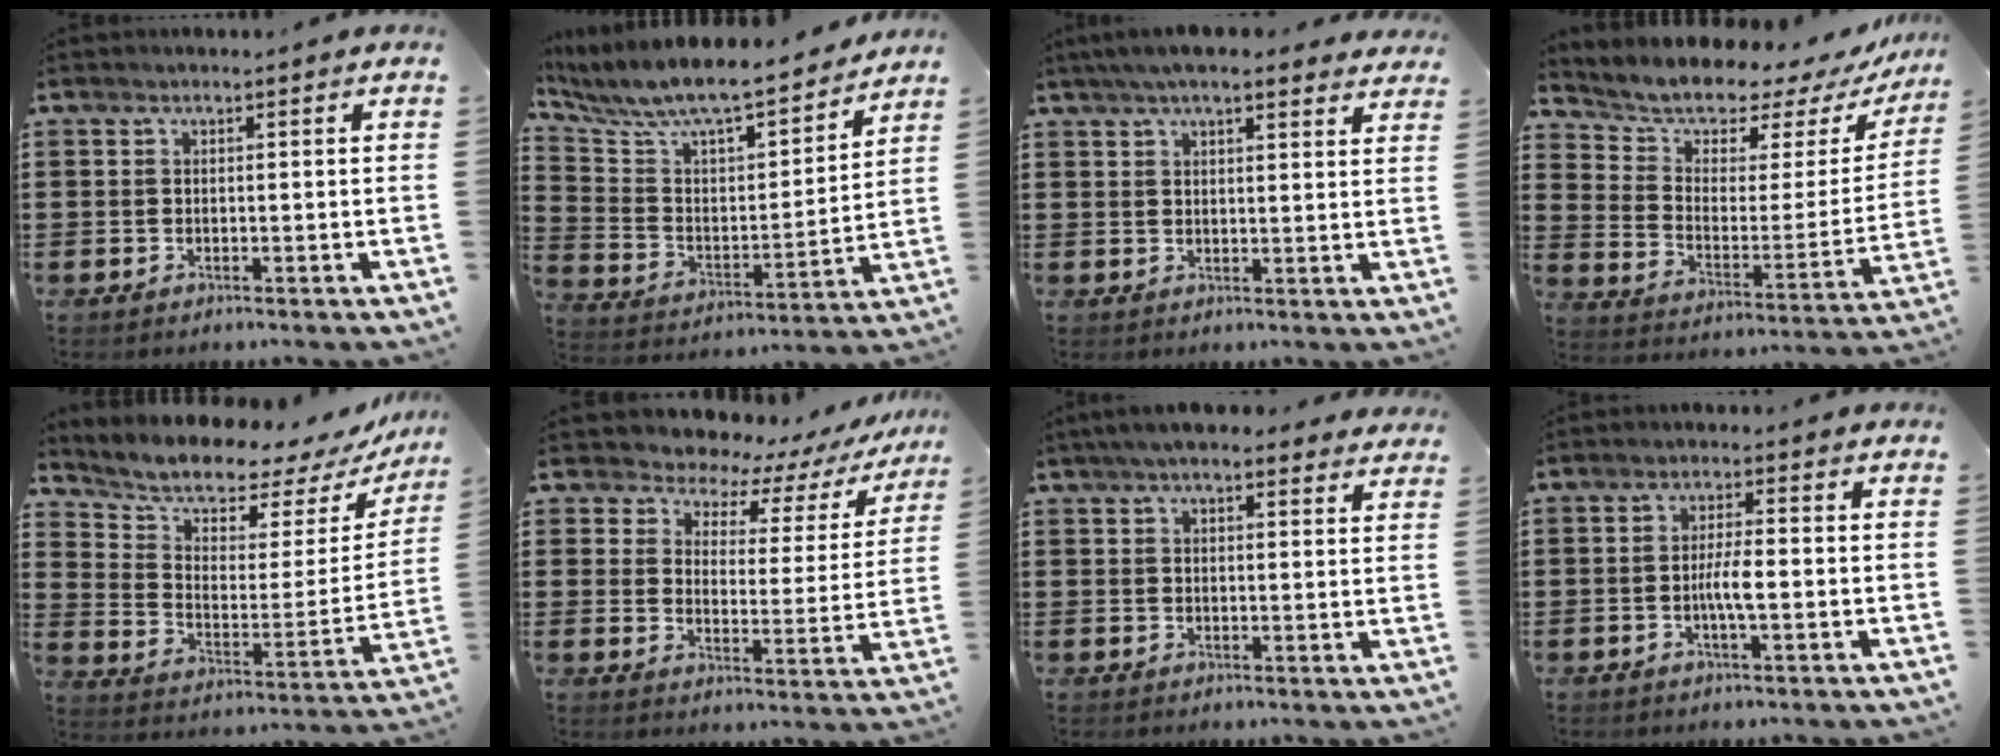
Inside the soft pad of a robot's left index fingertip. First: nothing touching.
{"total": 8.1, "force": [7.4, 1.3, 3.2], "torque": [-0.097, -0.061, 0.121]}
{"total": 5.3, "force": [4.4, 1.1, 2.7], "torque": [-0.063, 0.001, 0.081]}
{"total": 5.3, "force": [4.7, 2.4, 0.4], "torque": [-0.038, -0.046, 0.076]}
{"total": 6.7, "force": [6.1, 2.3, 1.9], "torque": [-0.059, -0.054, 0.098]}
{"total": 4.6, "force": [4.1, 1.8, 0.8], "torque": [-0.044, -0.029, 0.066]}
{"total": 5.0, "force": [4.2, 1.4, 2.5], "torque": [-0.058, 0.004, 0.076]}
{"total": 3.9, "force": [-0.8, 0.7, 3.7], "torque": [-0.073, -0.002, -0.017]}